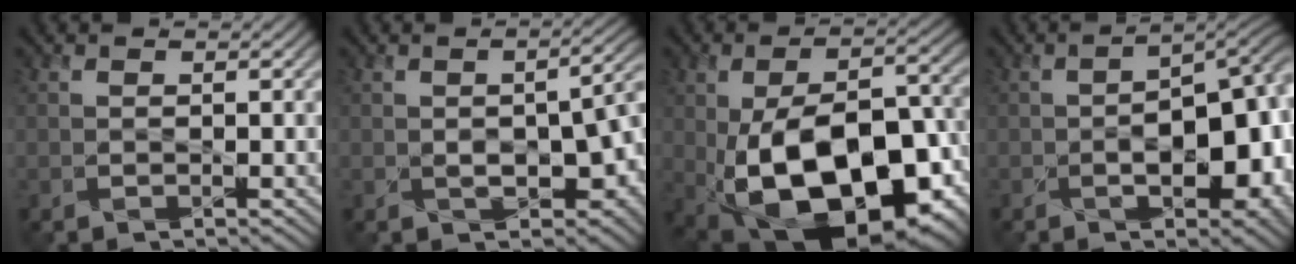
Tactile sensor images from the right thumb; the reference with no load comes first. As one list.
[{"total": 11.1, "force": [-2.4, 6.4, 8.8], "torque": [-0.104, -0.021, -0.025]}, {"total": 20.6, "force": [-6.0, 11.2, 16.2], "torque": [-0.257, -0.041, -0.067]}, {"total": 10.4, "force": [-2.1, 4.8, 9.0], "torque": [-0.129, -0.017, -0.025]}]